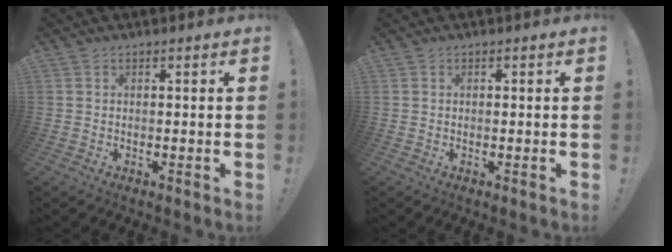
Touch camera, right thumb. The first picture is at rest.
{"total": 0.0}